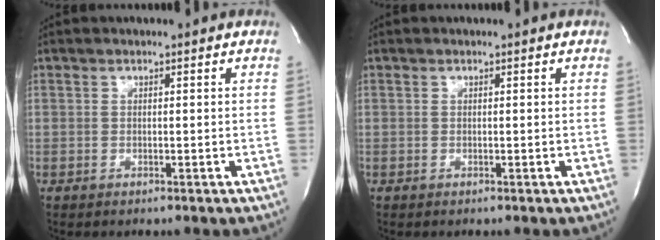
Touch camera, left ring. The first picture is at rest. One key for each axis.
{"total": 0.0}